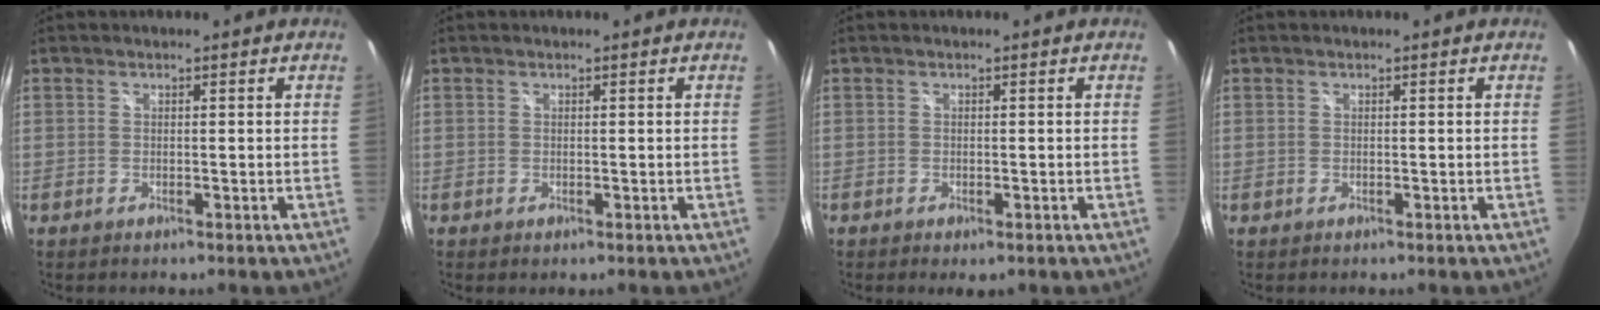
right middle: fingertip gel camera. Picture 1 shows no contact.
{"total": 0.0}
{"total": 1.6, "force": [-0.9, 0.7, 1.1], "torque": [-0.021, -0.008, -0.011]}
{"total": 0.0}